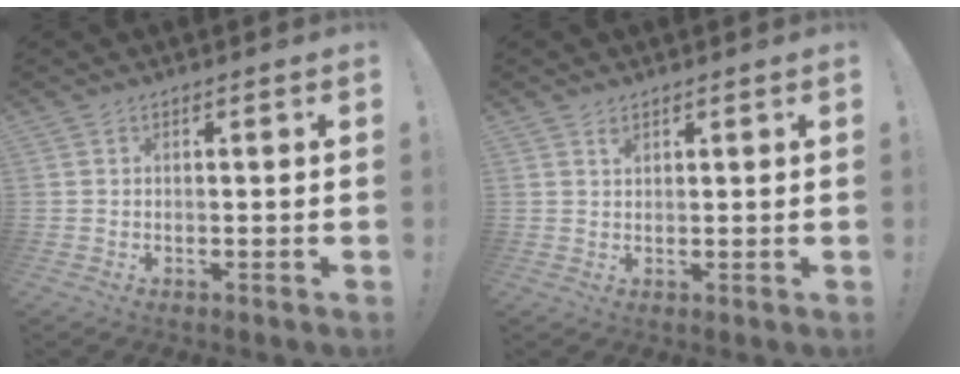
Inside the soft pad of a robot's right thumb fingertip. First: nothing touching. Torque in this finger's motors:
{"motor_torque": [-0.09, -0.02, -0.06, 0.13, 0.09]}